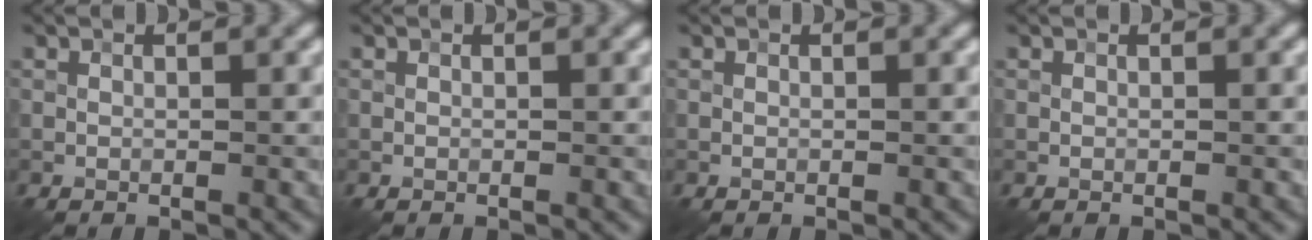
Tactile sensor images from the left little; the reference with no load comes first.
{"total": 0.0}
{"total": 0.0}
{"total": 0.0}